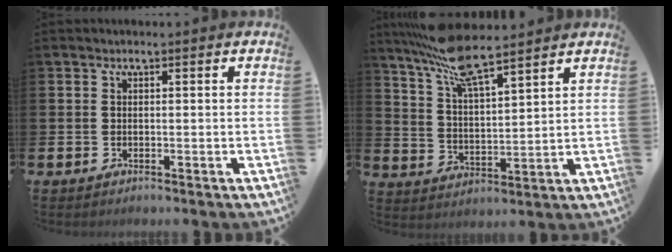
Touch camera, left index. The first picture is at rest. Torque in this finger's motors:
{"motor_torque": [0.38, -0.39, 1.05, 0.21]}